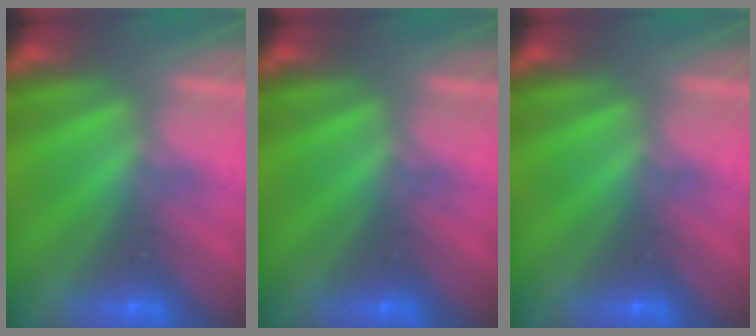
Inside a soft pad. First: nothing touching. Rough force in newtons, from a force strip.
{"total": 0.0}
{"total": 0.0}